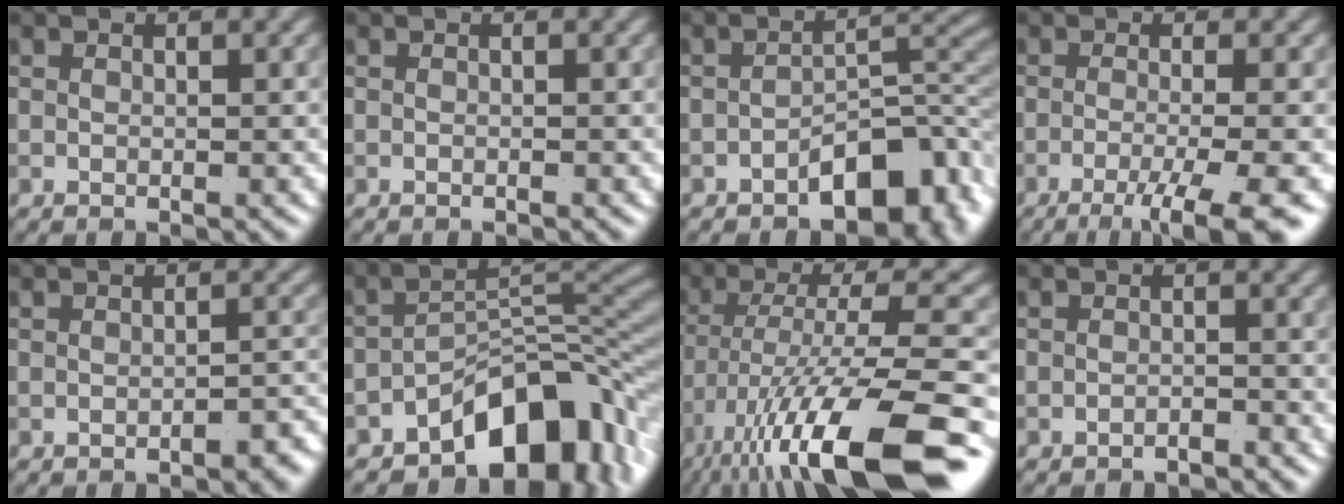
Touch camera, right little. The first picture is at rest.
{"total": 0.0}
{"total": 6.0, "force": [-3.2, 2.8, 4.3], "torque": [-0.050, 0.012, -0.054]}
{"total": 6.6, "force": [-3.2, 1.4, 5.6], "torque": [-0.074, -0.010, -0.053]}
{"total": 2.0, "force": [-1.2, 0.7, 1.4], "torque": [-0.016, 0.006, -0.015]}
{"total": 9.6, "force": [-5.8, 4.6, 6.1], "torque": [-0.067, 0.005, -0.099]}
{"total": 16.2, "force": [-9.2, 4.1, 12.7], "torque": [-0.236, -0.004, -0.153]}
{"total": 1.4, "force": [-1.3, 0.2, 0.4], "torque": [-0.002, 0.003, -0.024]}